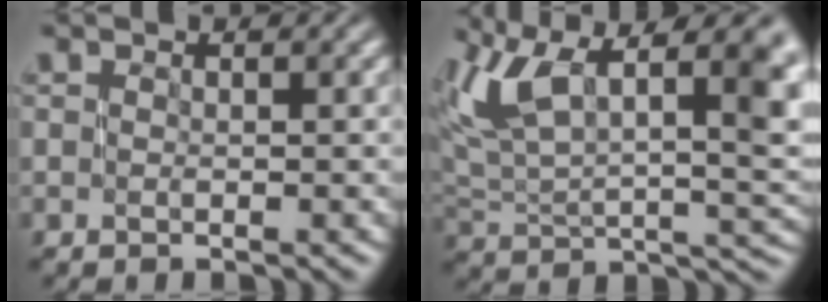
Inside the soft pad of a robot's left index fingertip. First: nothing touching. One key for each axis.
{"total": 13.9, "fx": 6.3, "fy": 6.9, "fz": 10.2, "tx": -0.204, "ty": 0.022, "tz": 0.122}